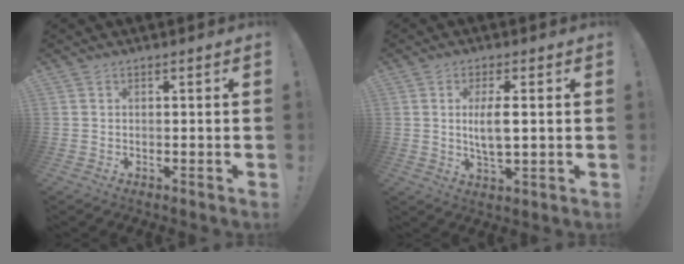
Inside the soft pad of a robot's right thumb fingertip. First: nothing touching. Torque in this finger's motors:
{"motor_torque": [0.21, 0.07, -0.01, 0.17, 0.02]}